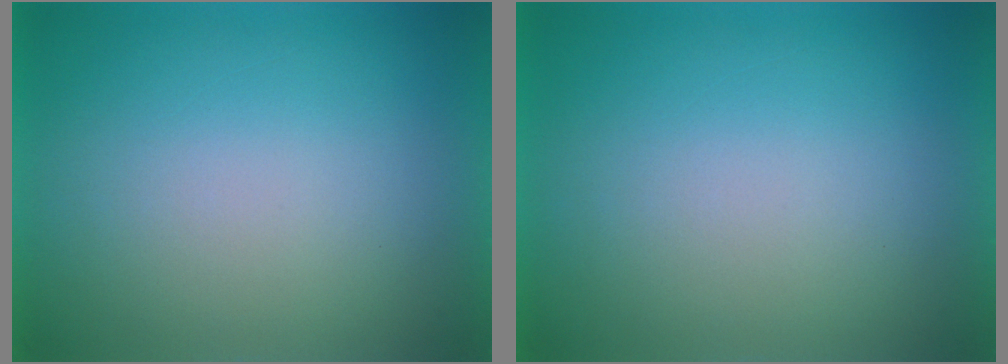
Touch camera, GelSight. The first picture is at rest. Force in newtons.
{"total": 1.2}